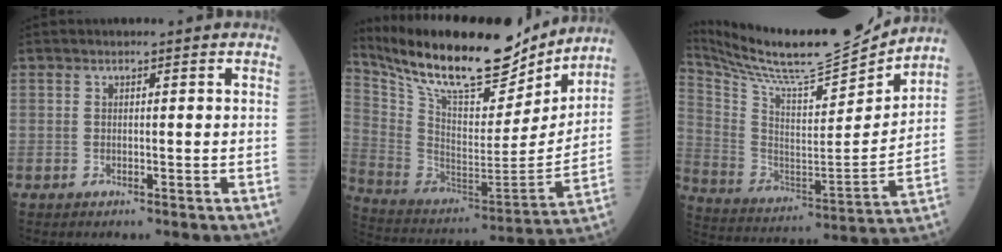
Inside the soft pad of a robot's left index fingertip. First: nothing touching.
{"total": 24.8, "force": [21.2, 5.9, 11.4], "torque": [-0.220, -0.014, 0.344]}
{"total": 21.6, "force": [20.0, 1.0, 8.0], "torque": [-0.174, -0.044, 0.331]}